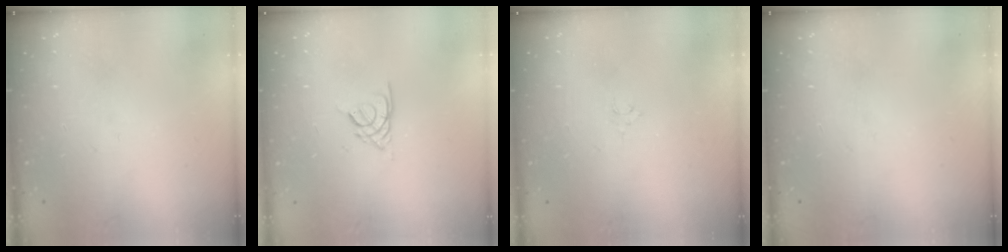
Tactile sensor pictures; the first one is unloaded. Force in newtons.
{"total": 2.7, "press": 2.7, "slide": 0.4}
{"total": 2.4, "press": 2.4, "slide": 0.3}
{"total": 0.0}